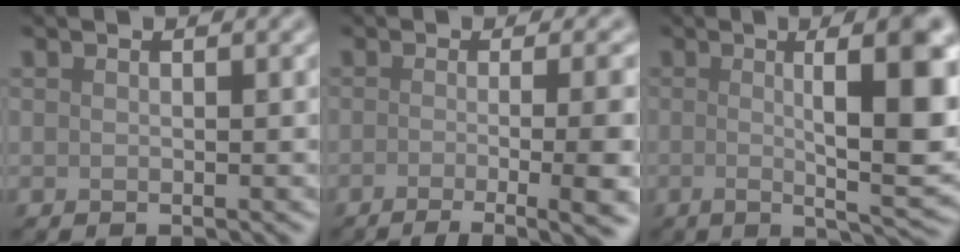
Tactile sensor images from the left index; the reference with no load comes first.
{"total": 10.7, "force": [-3.4, 4.0, 9.3], "torque": [-0.068, 0.003, -0.043]}
{"total": 11.9, "force": [0.9, 3.1, 11.4], "torque": [-0.132, 0.001, 0.015]}